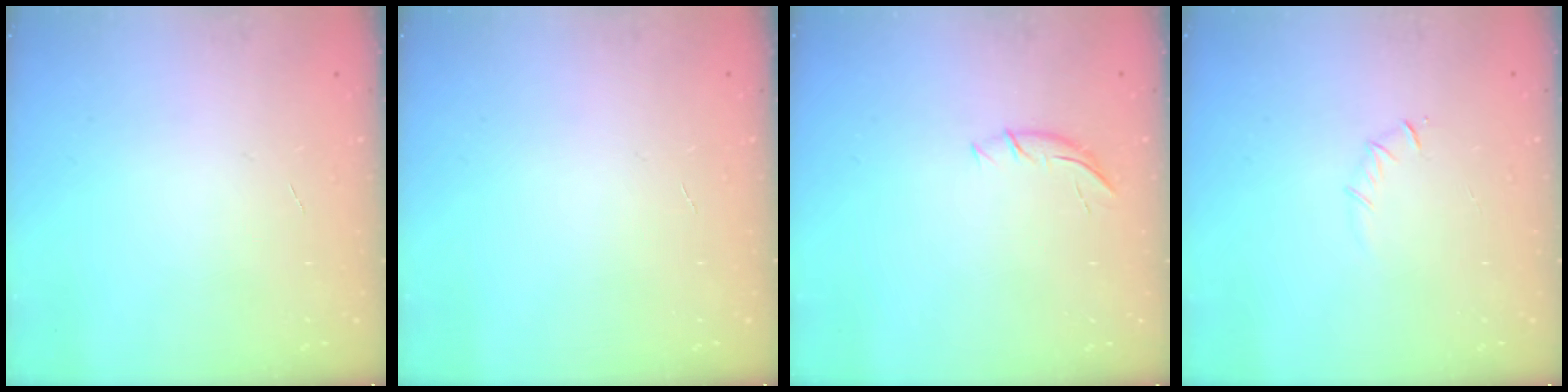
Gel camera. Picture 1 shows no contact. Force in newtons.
{"total": 0.0}
{"total": 5.8, "press": 5.7, "slide": 1.0}
{"total": 3.5, "press": 3.3, "slide": 1.2}